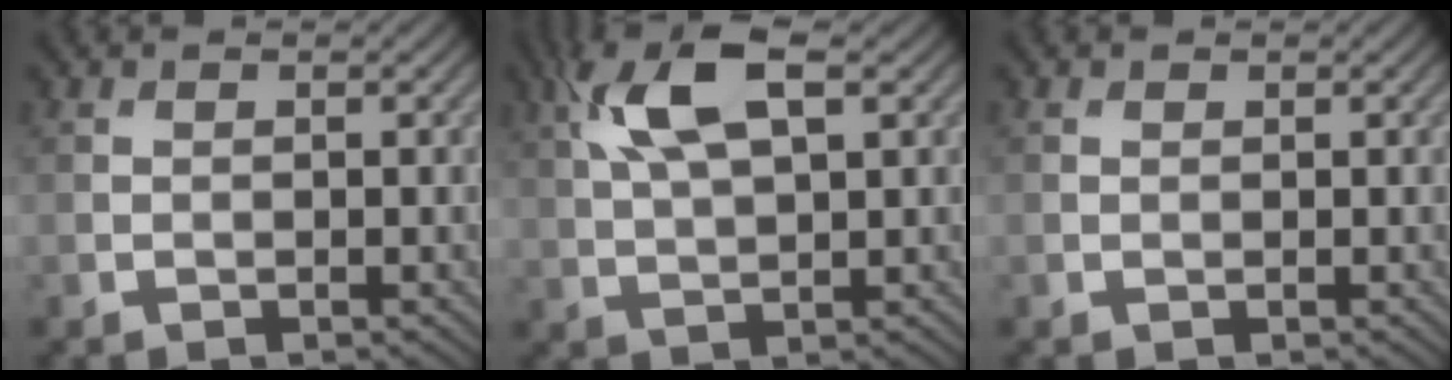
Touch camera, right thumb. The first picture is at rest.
{"total": 9.7, "force": [4.0, 3.7, 8.0], "torque": [-0.172, 0.020, 0.073]}
{"total": 0.0}